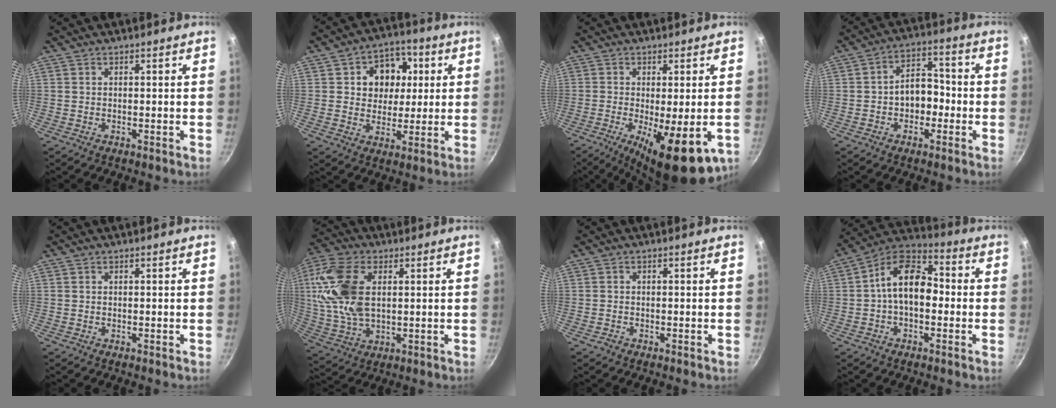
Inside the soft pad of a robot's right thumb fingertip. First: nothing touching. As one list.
[{"total": 11.0, "force": [2.4, 8.7, 6.2], "torque": [-0.037, 0.005, 0.035]}, {"total": 14.8, "force": [-5.4, 4.9, 12.9], "torque": [-0.172, -0.020, -0.068]}, {"total": 8.0, "force": [-1.4, 5.6, 5.5], "torque": [-0.056, 0.033, -0.036]}, {"total": 0.0}, {"total": 16.5, "force": [3.1, 9.3, 13.2], "torque": [-0.295, 0.004, 0.060]}, {"total": 0.9, "force": [-0.6, 0.6, 0.2], "torque": [-0.003, 0.001, -0.014]}, {"total": 13.2, "force": [-0.1, 8.2, 10.4], "torque": [-0.150, 0.041, -0.018]}]